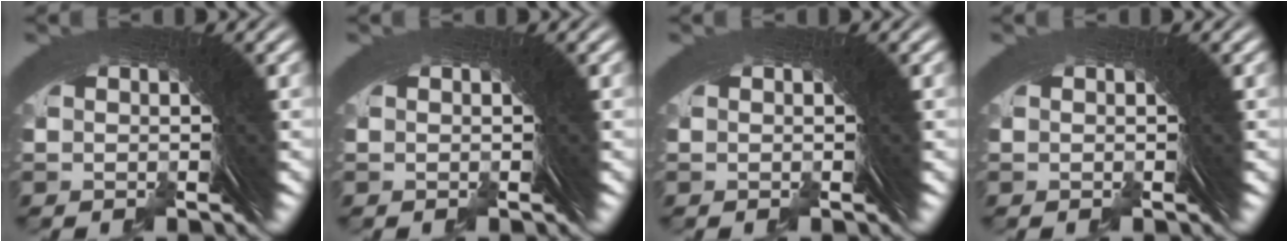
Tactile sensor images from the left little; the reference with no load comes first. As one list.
[{"total": 0.0}, {"total": 0.0}, {"total": 0.0}]